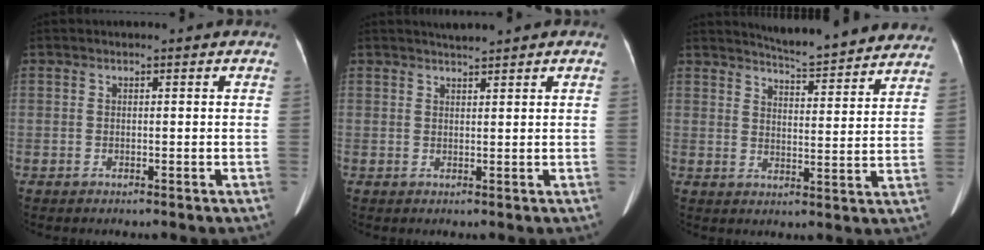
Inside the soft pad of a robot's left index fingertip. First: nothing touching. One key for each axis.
{"total": 1.6, "fx": 1.4, "fy": -0.3, "fz": 0.4, "tx": -0.008, "ty": 0.006, "tz": 0.028}
{"total": 15.6, "fx": 14.8, "fy": 1.3, "fz": 5.0, "tx": -0.063, "ty": -0.026, "tz": 0.177}